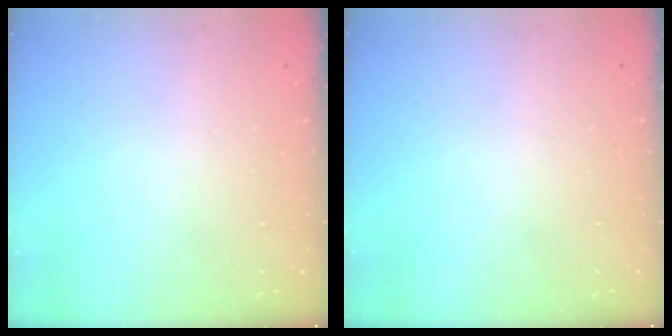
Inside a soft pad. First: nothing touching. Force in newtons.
{"total": 0.0}